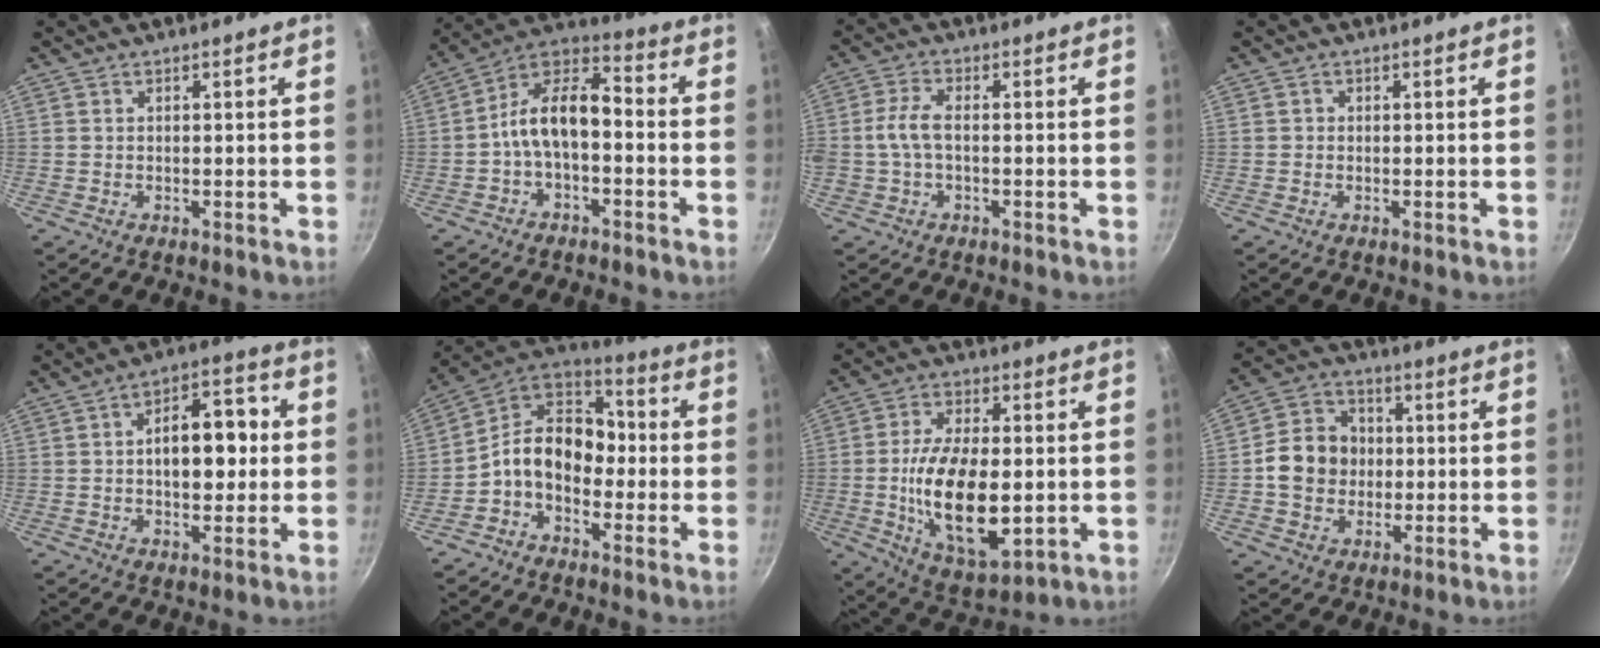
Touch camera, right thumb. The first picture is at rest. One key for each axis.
{"total": 12.2, "fx": -1.5, "fy": 6.6, "fz": 10.1, "tx": -0.168, "ty": 0.047, "tz": -0.040}
{"total": 5.3, "fx": -0.4, "fy": 2.9, "fz": 4.4, "tx": -0.104, "ty": 0.014, "tz": -0.011}
{"total": 0.6, "fx": -0.1, "fy": 0.6, "fz": 0.2, "tx": 0.000, "ty": 0.002, "tz": -0.002}
{"total": 12.0, "fx": 0.7, "fy": 6.7, "fz": 10.0, "tx": -0.119, "ty": 0.025, "tz": 0.005}
{"total": 12.5, "fx": -2.8, "fy": 8.8, "fz": 8.3, "tx": -0.118, "ty": 0.068, "tz": -0.067}
{"total": 18.5, "fx": -2.1, "fy": 9.0, "fz": 16.0, "tx": -0.270, "ty": -0.009, "tz": -0.024}
{"total": 11.4, "fx": -0.5, "fy": 9.7, "fz": 5.9, "tx": -0.080, "ty": 0.023, "tz": -0.016}